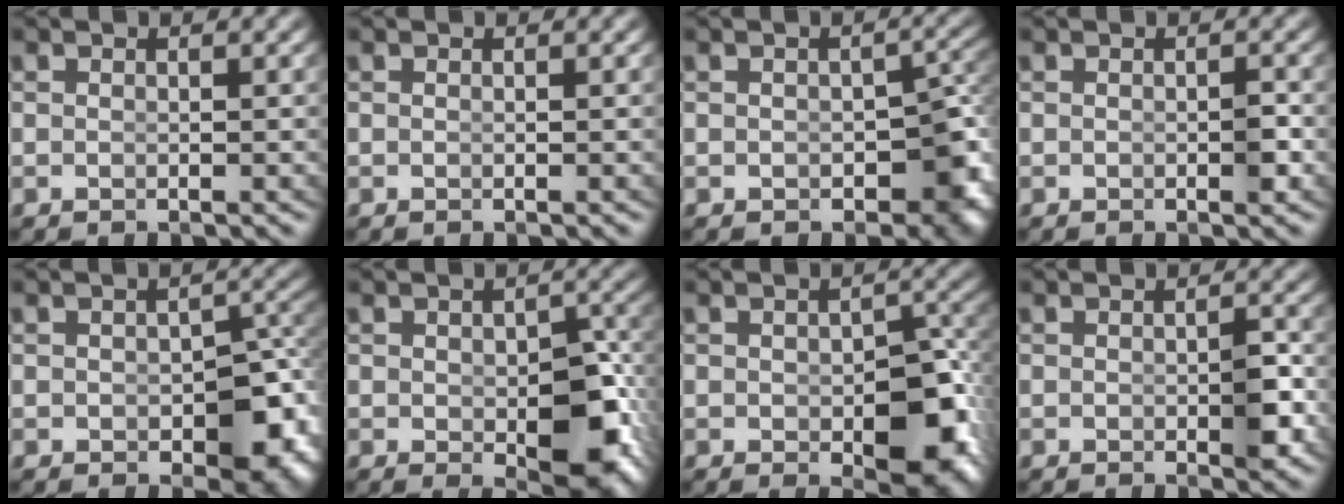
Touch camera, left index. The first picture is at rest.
{"total": 0.0}
{"total": 3.9, "force": [-1.5, 2.3, 2.8], "torque": [-0.025, -0.010, -0.013]}
{"total": 0.9, "force": [-0.3, 0.2, 0.9], "torque": [-0.013, -0.003, -0.004]}
{"total": 5.4, "force": [-1.8, 3.1, 4.0], "torque": [-0.034, -0.011, -0.015]}
{"total": 6.3, "force": [-1.7, 3.3, 5.0], "torque": [-0.064, -0.030, -0.009]}
{"total": 6.9, "force": [-2.0, 3.8, 5.3], "torque": [-0.060, -0.023, -0.016]}
{"total": 2.3, "force": [-0.5, 0.9, 2.0], "torque": [-0.029, -0.005, -0.006]}